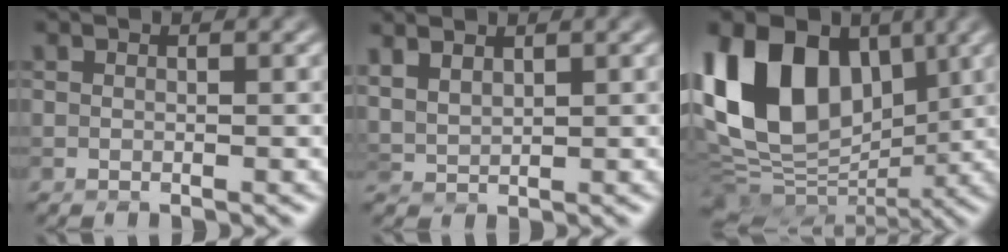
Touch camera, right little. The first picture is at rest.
{"total": 2.6, "force": [2.0, 1.1, 1.2], "torque": [-0.038, 0.011, 0.043]}
{"total": 14.3, "force": [3.8, 10.0, 9.5], "torque": [-0.194, 0.025, 0.055]}